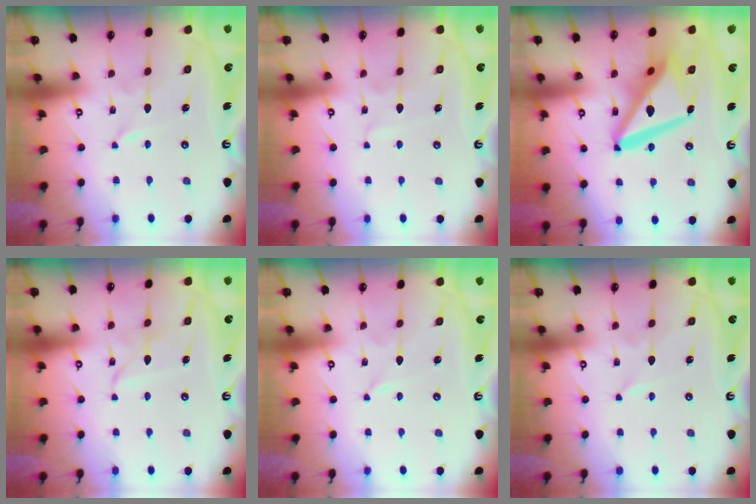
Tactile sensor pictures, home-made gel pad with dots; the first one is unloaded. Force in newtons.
{"total": 3.9, "press": 3.9, "slide": 0.2}
{"total": 17.0, "press": 16.9, "slide": 2.0}
{"total": 2.8, "press": 2.8, "slide": 0.2}
{"total": 0.0}
{"total": 1.4, "press": 1.3, "slide": 0.3}